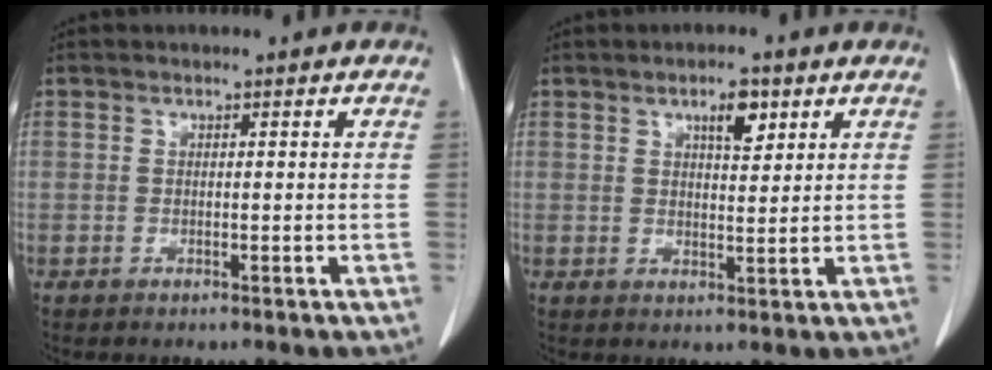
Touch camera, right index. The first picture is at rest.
{"total": 4.4, "force": [2.4, 1.4, 3.4], "torque": [-0.053, -0.001, 0.039]}